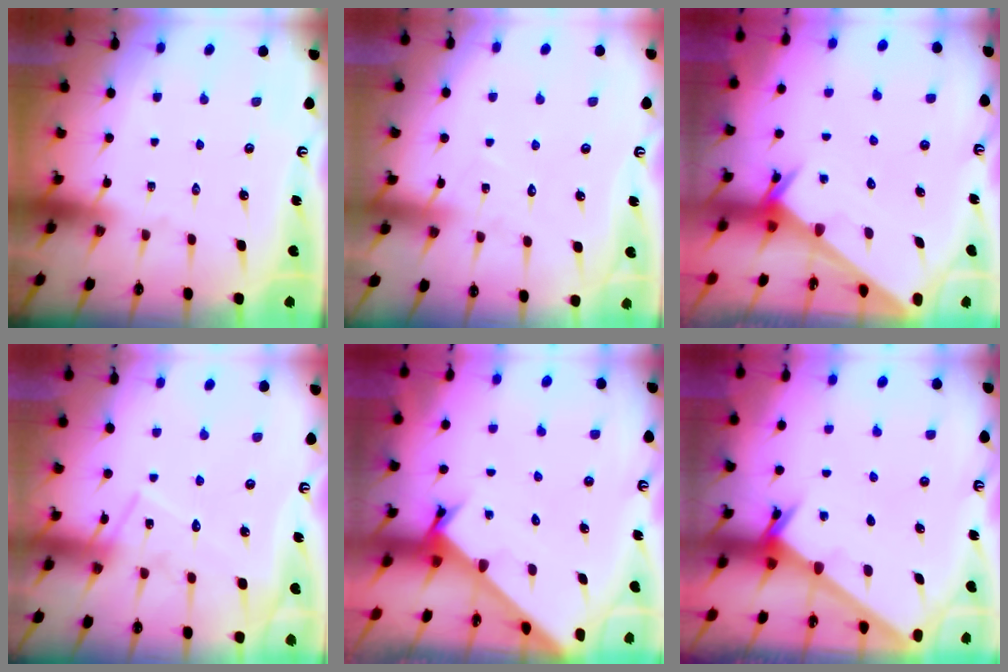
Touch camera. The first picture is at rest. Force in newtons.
{"total": 5.7, "press": 5.7, "slide": 0.6}
{"total": 3.4, "press": 3.4, "slide": 0.4}
{"total": 11.7, "press": 11.7, "slide": 0.6}
{"total": 2.2, "press": 2.2, "slide": 0.2}
{"total": 2.6, "press": 2.6, "slide": 0.2}